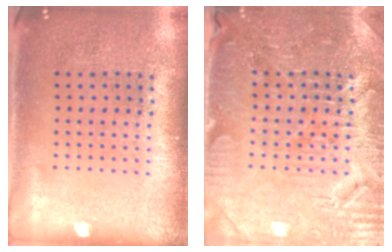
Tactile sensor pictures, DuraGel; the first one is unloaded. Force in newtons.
{"total": 4.0, "press": 3.9, "slide": 0.8}